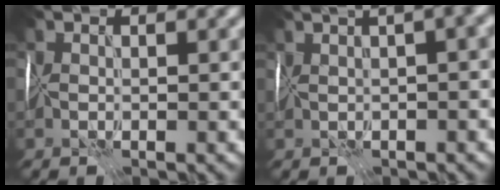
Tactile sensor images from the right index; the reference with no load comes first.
{"total": 13.4, "force": [5.9, 5.6, 10.6], "torque": [-0.117, 0.076, 0.066]}